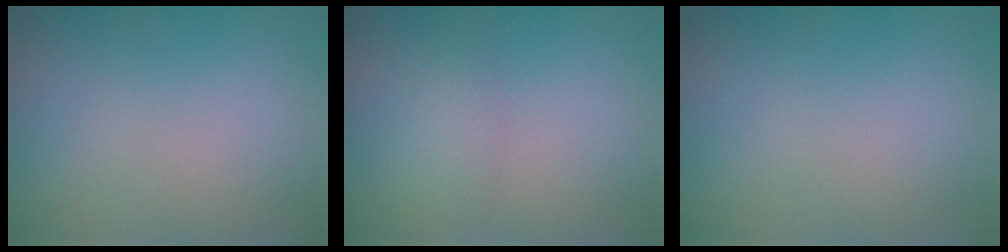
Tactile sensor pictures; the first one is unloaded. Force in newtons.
{"total": 1.8, "press": 1.8, "slide": 0.0}
{"total": 0.0}